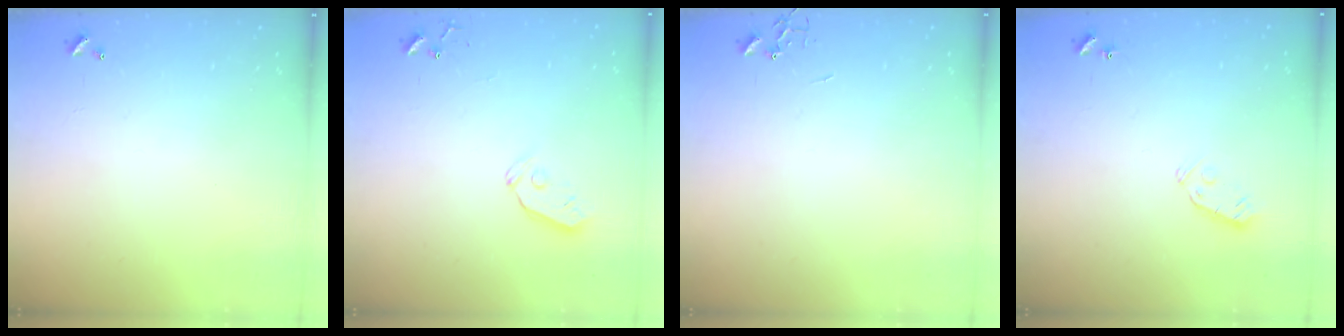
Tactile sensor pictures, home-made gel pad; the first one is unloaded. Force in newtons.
{"total": 5.6, "press": 5.6, "slide": 0.7}
{"total": 0.0}
{"total": 3.6, "press": 3.4, "slide": 0.9}